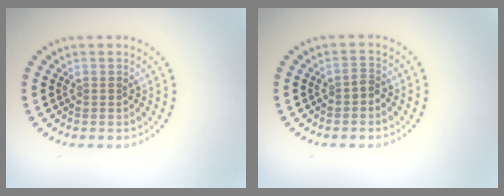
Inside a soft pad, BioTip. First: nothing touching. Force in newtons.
{"total": 0.9, "press": 0.7, "slide": 0.6}